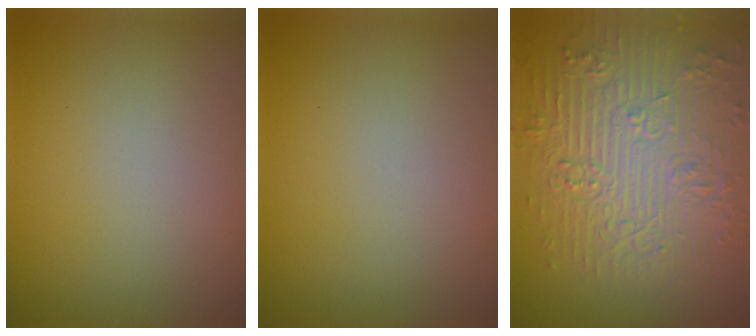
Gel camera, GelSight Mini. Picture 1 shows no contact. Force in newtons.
{"total": 0.0}
{"total": 9.3, "press": 6.9, "slide": 6.2}